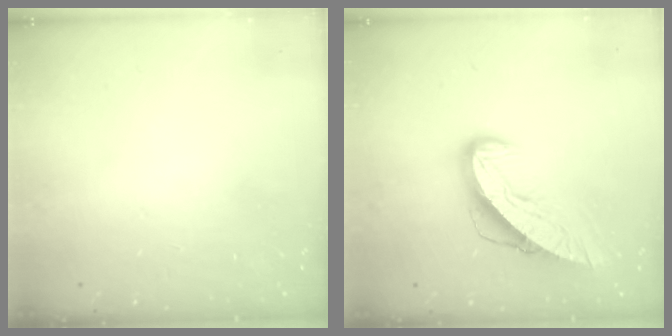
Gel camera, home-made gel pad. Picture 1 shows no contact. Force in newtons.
{"total": 9.1, "press": 9.1, "slide": 0.8}